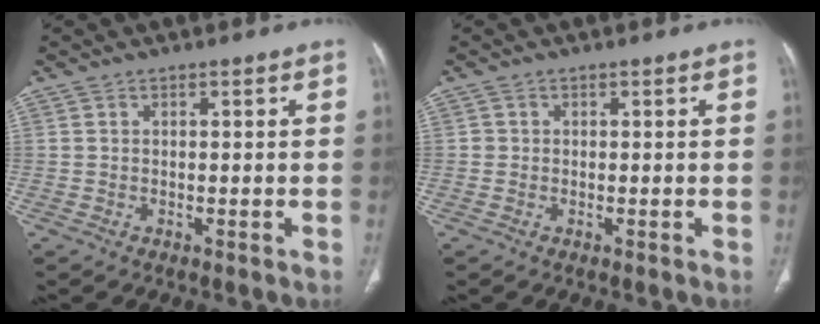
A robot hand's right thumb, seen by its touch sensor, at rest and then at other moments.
{"total": 0.6, "force": [0.0, 0.6, 0.1], "torque": [0.003, 0.004, -0.001]}